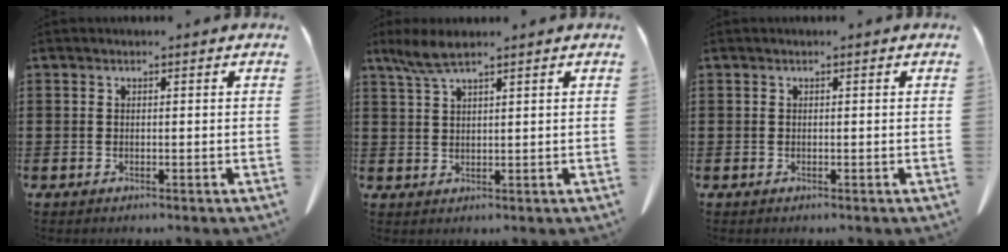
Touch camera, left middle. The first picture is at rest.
{"total": 4.0, "force": [2.8, 0.7, 2.8], "torque": [-0.069, -0.002, 0.049]}
{"total": 0.0}